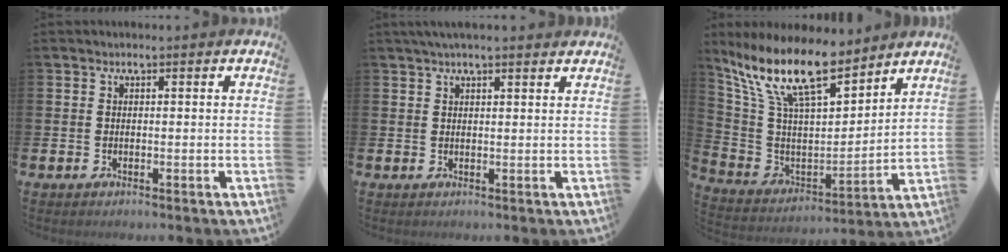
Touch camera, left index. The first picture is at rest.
{"total": 2.6, "force": [2.2, 0.3, 1.3], "torque": [-0.027, 0.000, 0.039]}
{"total": 13.8, "force": [11.1, 3.8, 7.2], "torque": [-0.179, -0.070, 0.195]}